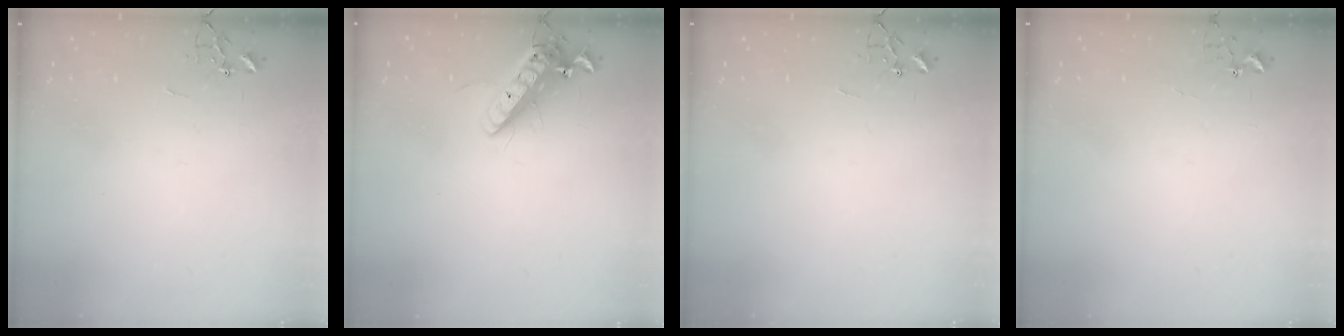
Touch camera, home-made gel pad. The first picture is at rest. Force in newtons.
{"total": 14.4, "press": 14.1, "slide": 2.7}
{"total": 0.0}
{"total": 3.7, "press": 3.7, "slide": 0.2}